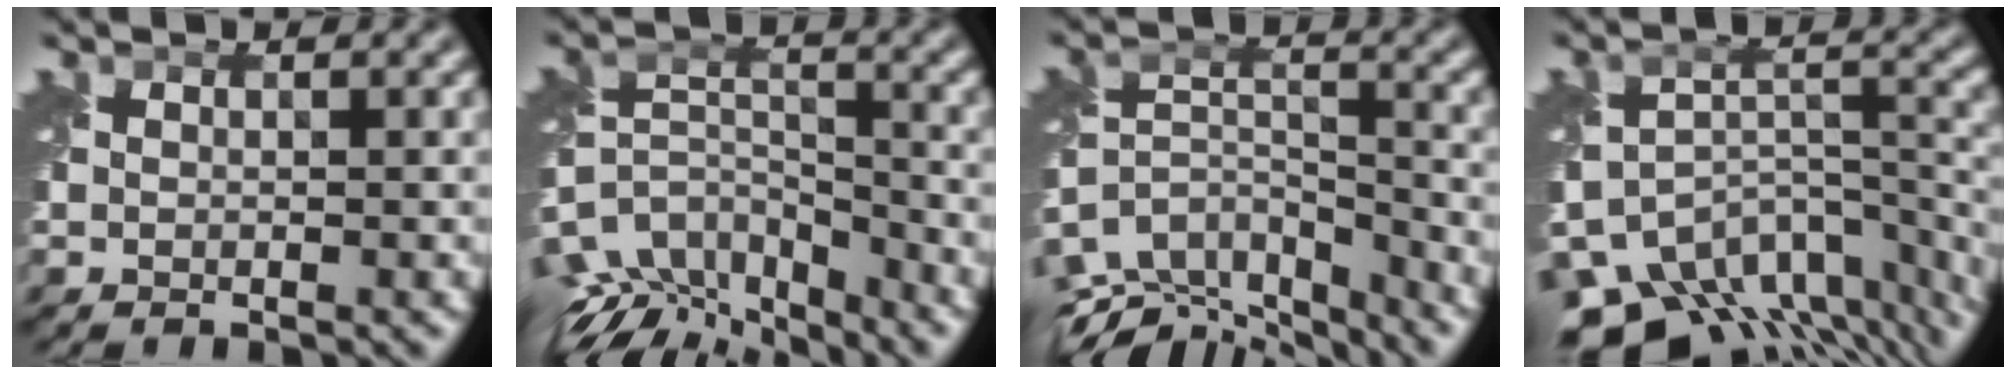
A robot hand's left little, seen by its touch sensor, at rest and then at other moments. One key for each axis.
{"total": 8.6, "fx": -6.7, "fy": 3.6, "fz": 4.0, "tx": -0.085, "ty": -0.010, "tz": -0.114}
{"total": 10.0, "fx": -8.5, "fy": 3.7, "fz": 3.6, "tx": -0.074, "ty": 0.004, "tz": -0.125}
{"total": 11.5, "fx": -8.7, "fy": 5.4, "fz": 5.3, "tx": -0.096, "ty": -0.017, "tz": -0.105}